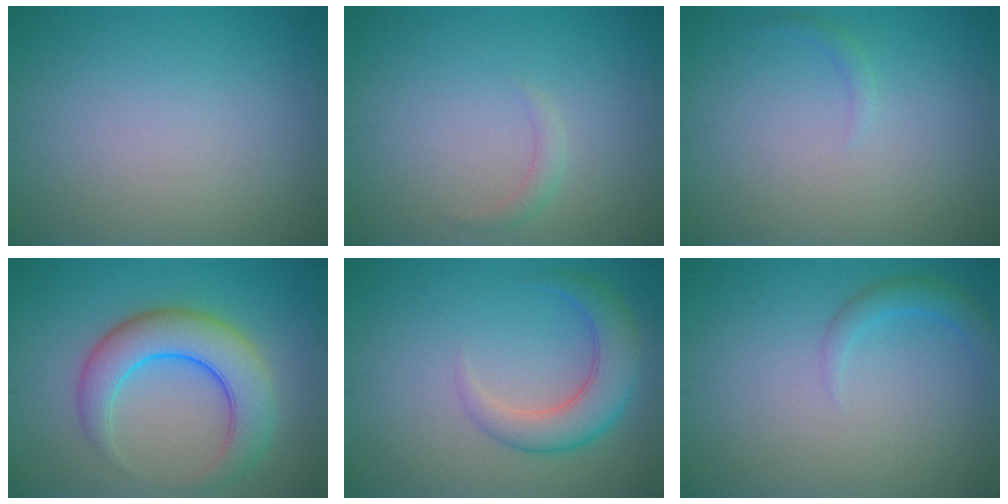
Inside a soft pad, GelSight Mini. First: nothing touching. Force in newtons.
{"total": 1.0, "press": 1.0, "slide": 0.0}
{"total": 0.7, "press": 0.7, "slide": 0.1}
{"total": 6.8, "press": 6.8, "slide": 0.3}
{"total": 4.5, "press": 4.5, "slide": 0.2}
{"total": 1.8, "press": 1.8, "slide": 0.2}